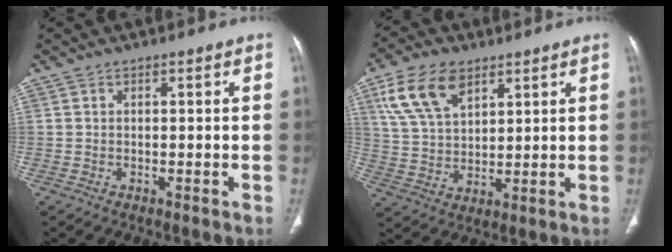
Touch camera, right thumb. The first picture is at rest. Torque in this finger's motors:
{"motor_torque": [0.14, 1.87, 0.52, -0.34, 0.05]}